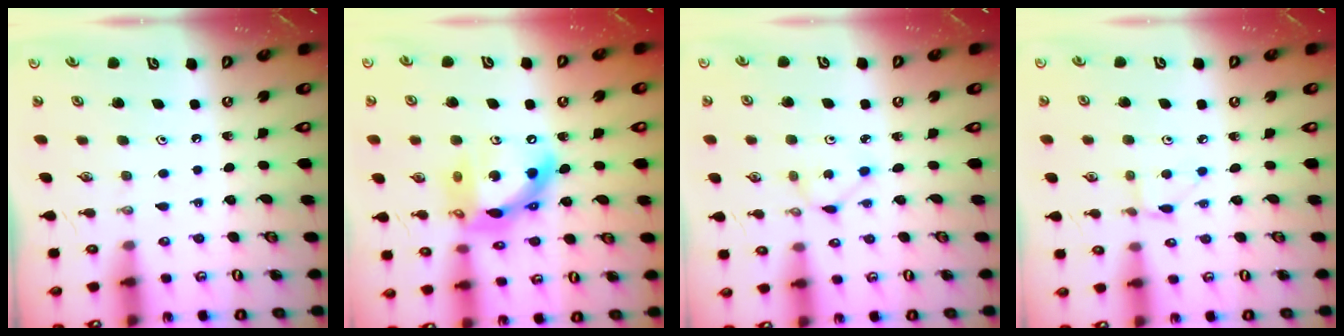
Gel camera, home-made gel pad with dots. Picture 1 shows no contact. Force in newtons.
{"total": 14.9, "press": 14.8, "slide": 1.6}
{"total": 1.5, "press": 1.5, "slide": 0.2}
{"total": 2.6, "press": 2.6, "slide": 0.3}